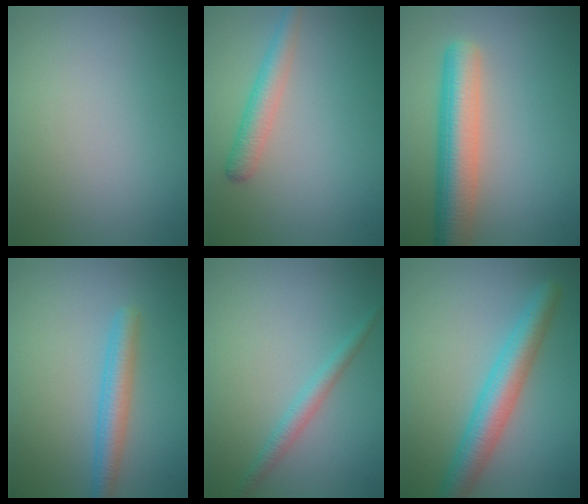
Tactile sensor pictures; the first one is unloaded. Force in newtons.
{"total": 2.6, "press": 2.6, "slide": 0.0}
{"total": 6.2, "press": 6.1, "slide": 0.4}
{"total": 2.8, "press": 2.8, "slide": 0.0}
{"total": 1.6, "press": 1.6, "slide": 0.1}
{"total": 4.5, "press": 4.5, "slide": 0.0}